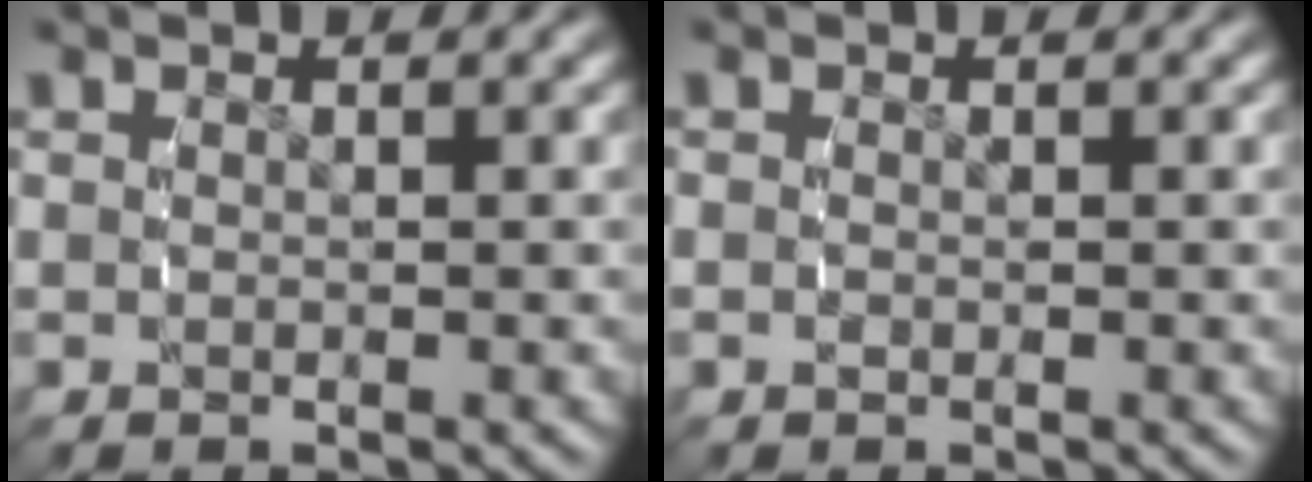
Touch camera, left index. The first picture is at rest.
{"total": 0.8, "force": [-0.4, 0.7, 0.1], "torque": [-0.015, -0.005, -0.004]}